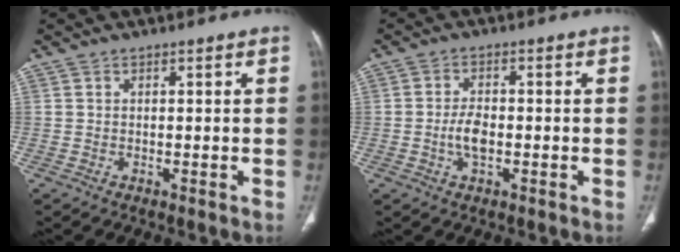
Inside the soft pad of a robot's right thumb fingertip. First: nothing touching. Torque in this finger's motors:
{"motor_torque": [0.87, 0.75, 0.85, 0.24, 0.09]}